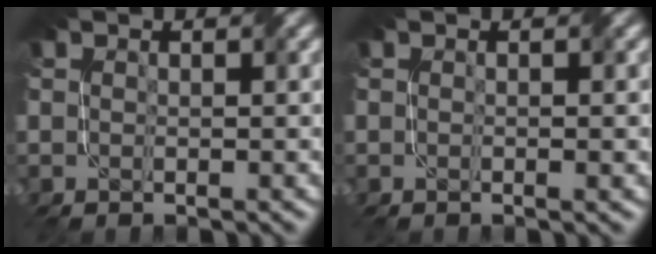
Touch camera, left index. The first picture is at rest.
{"total": 0.7, "force": [-0.1, 0.0, 0.7], "torque": [-0.011, -0.003, -0.005]}